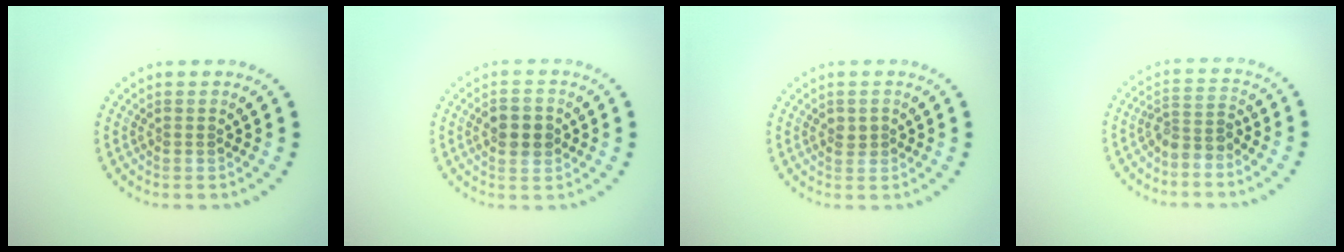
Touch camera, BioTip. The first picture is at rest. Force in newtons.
{"total": 3.5, "press": 3.5, "slide": 0.2}
{"total": 1.1, "press": 1.1, "slide": 0.3}
{"total": 2.4, "press": 1.9, "slide": 1.5}